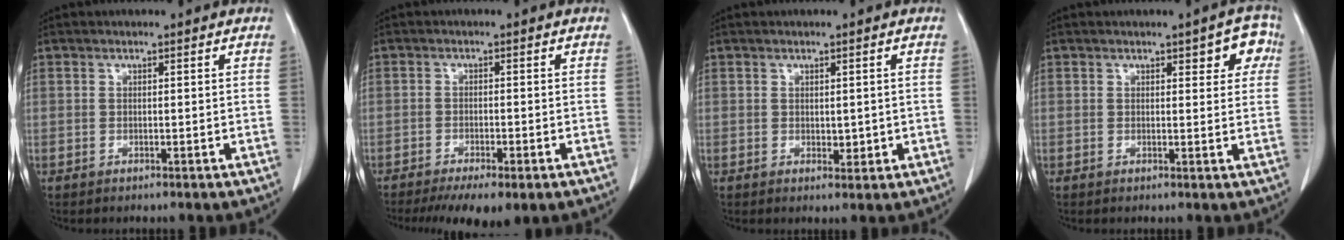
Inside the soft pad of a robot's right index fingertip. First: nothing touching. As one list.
[{"total": 8.2, "force": [-5.6, 2.5, 5.4], "torque": [-0.074, -0.014, -0.082]}, {"total": 1.9, "force": [0.0, 1.1, 1.5], "torque": [-0.019, -0.004, 0.005]}, {"total": 4.3, "force": [1.9, 1.7, 3.5], "torque": [-0.029, 0.010, 0.016]}]